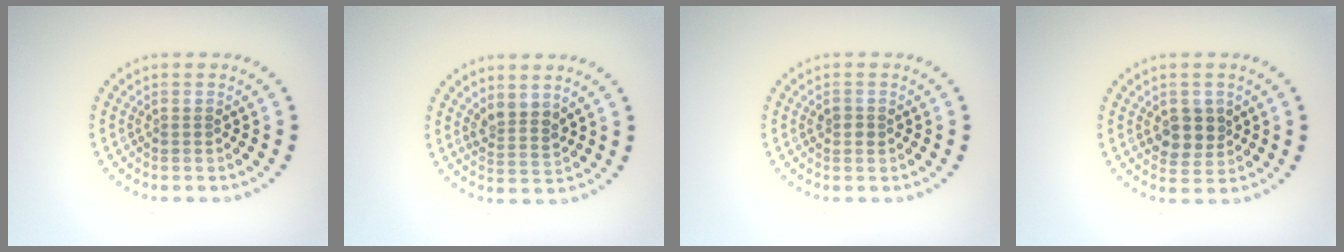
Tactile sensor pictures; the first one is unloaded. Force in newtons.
{"total": 2.3, "press": 1.8, "slide": 1.3}
{"total": 1.0, "press": 1.0, "slide": 0.1}
{"total": 2.8, "press": 2.6, "slide": 0.8}